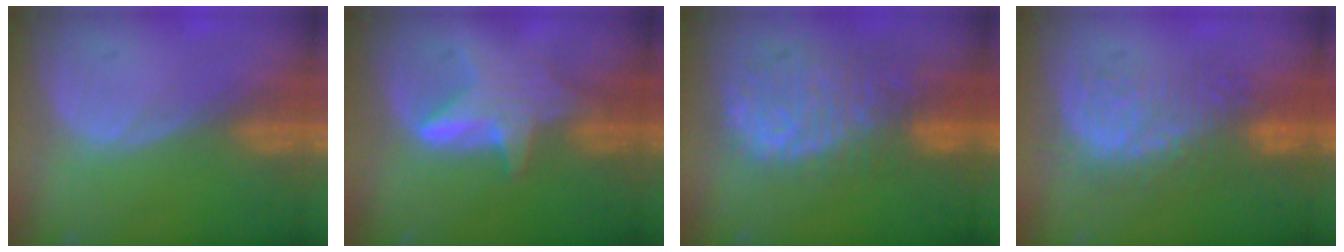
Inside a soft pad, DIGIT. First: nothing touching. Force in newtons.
{"total": 6.0, "press": 5.8, "slide": 1.2}
{"total": 11.1, "press": 9.6, "slide": 5.6}
{"total": 8.8, "press": 8.7, "slide": 1.4}